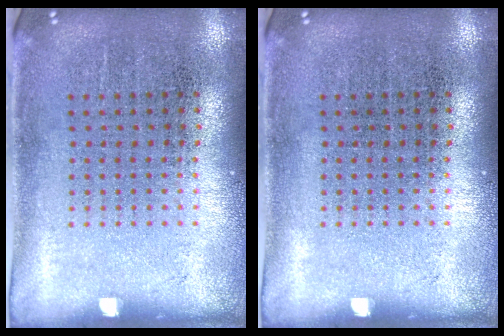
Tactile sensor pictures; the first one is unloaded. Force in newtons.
{"total": 0.0}